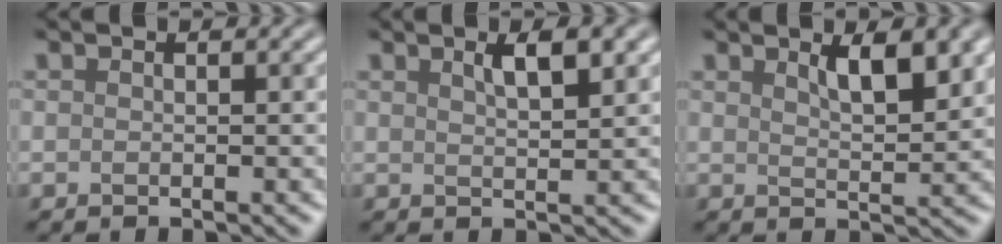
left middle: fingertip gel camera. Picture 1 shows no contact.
{"total": 2.9, "force": [1.6, 0.8, 2.2], "torque": [-0.029, 0.004, 0.027]}
{"total": 3.8, "force": [2.0, 1.1, 3.0], "torque": [-0.045, -0.001, 0.035]}